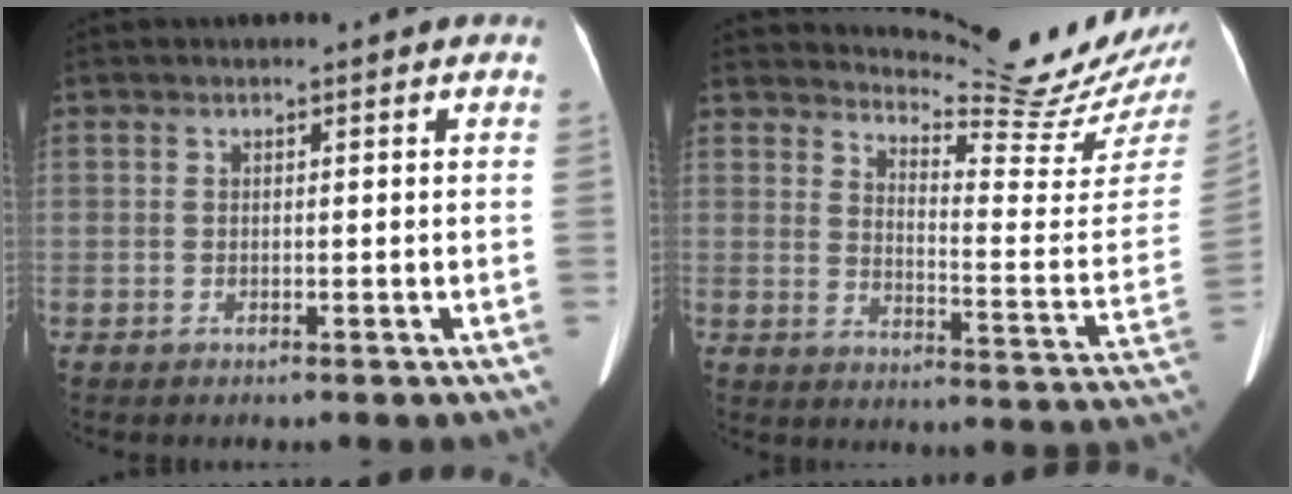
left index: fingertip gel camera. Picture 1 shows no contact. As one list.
[{"total": 17.4, "force": [16.8, -1.6, 4.3], "torque": [-0.074, -0.125, 0.209]}]